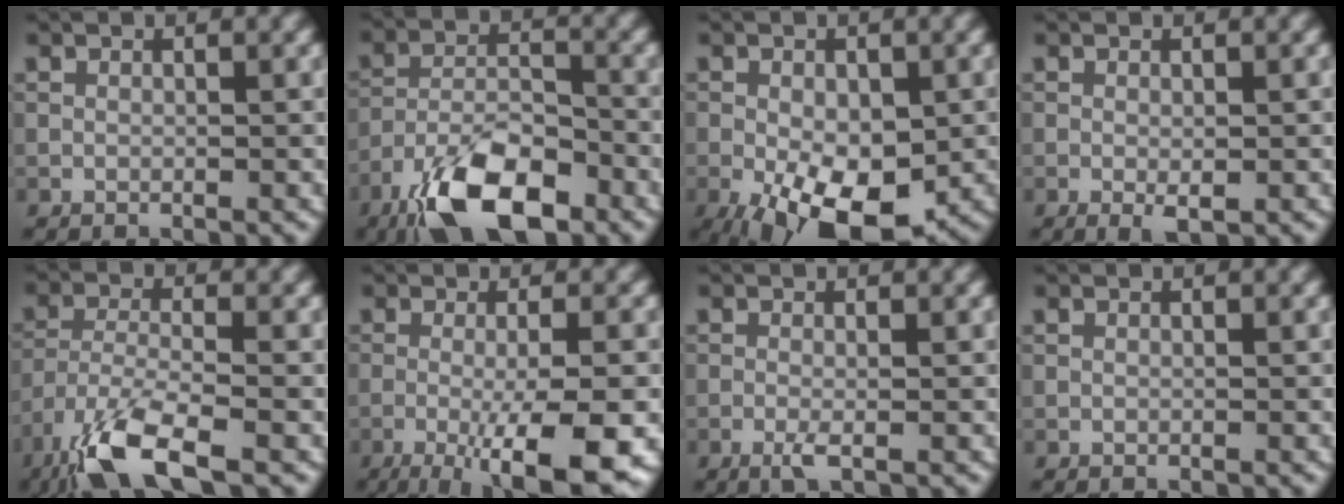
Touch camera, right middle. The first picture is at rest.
{"total": 9.4, "force": [-6.1, 3.6, 6.2], "torque": [-0.109, -0.003, -0.119]}
{"total": 9.9, "force": [-3.7, 5.0, 7.7], "torque": [-0.127, -0.026, -0.056]}
{"total": 1.4, "force": [-0.3, 0.5, 1.2], "torque": [-0.022, -0.007, -0.002]}
{"total": 7.8, "force": [-5.1, 2.2, 5.5], "torque": [-0.112, -0.010, -0.106]}
{"total": 9.4, "force": [-3.2, 2.3, 8.6], "torque": [-0.118, -0.009, -0.046]}
{"total": 1.4, "force": [-0.5, 0.2, 1.3], "torque": [-0.027, -0.004, -0.013]}
{"total": 0.0}